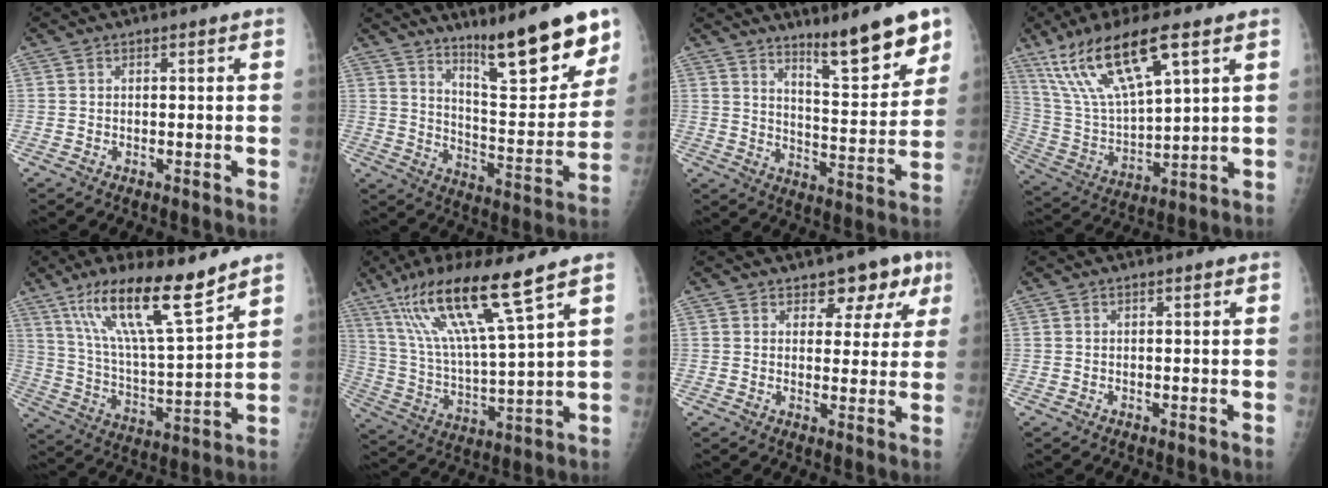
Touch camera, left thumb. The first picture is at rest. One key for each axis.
{"total": 17.6, "fx": 12.3, "fy": 3.7, "fz": 12.1, "tx": -0.133, "ty": -0.087, "tz": 0.198}
{"total": 13.1, "fx": 9.3, "fy": 2.7, "fz": 8.8, "tx": -0.099, "ty": -0.071, "tz": 0.148}
{"total": 17.8, "fx": 10.1, "fy": 4.8, "fz": 13.9, "tx": -0.273, "ty": -0.029, "tz": 0.208}
{"total": 17.6, "fx": 11.9, "fy": 3.0, "fz": 12.6, "tx": -0.211, "ty": -0.062, "tz": 0.222}
{"total": 17.3, "fx": 10.6, "fy": 0.9, "fz": 13.6, "tx": -0.258, "ty": -0.041, "tz": 0.204}
{"total": 6.9, "fx": 4.0, "fy": 4.3, "fz": 3.6, "tx": 0.002, "ty": -0.014, "tz": 0.049}
{"total": 0.0}